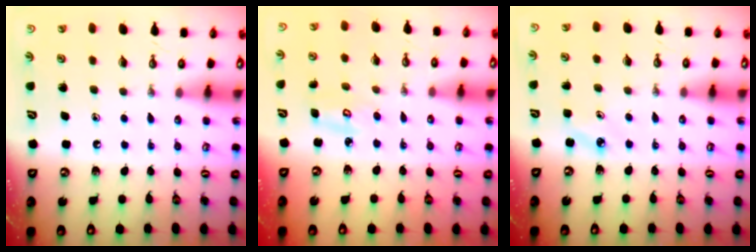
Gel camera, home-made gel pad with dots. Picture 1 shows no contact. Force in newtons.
{"total": 3.8, "press": 3.8, "slide": 0.3}
{"total": 4.5, "press": 4.5, "slide": 0.7}